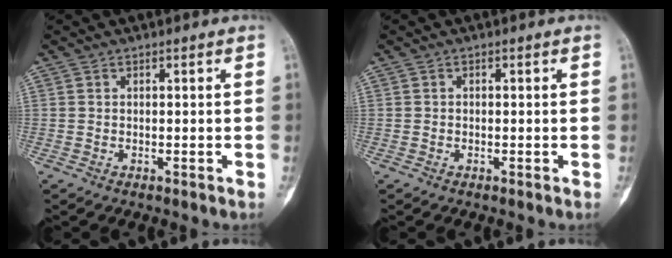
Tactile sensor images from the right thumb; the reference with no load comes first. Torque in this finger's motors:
{"motor_torque": [-0.29, -0.23, 0.03, -0.01, -0.01]}